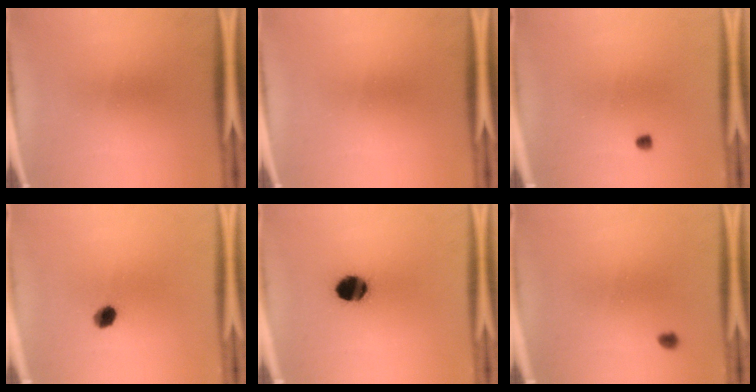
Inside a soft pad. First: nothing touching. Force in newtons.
{"total": 0.0}
{"total": 1.0}
{"total": 3.4}
{"total": 9.4}
{"total": 1.1}